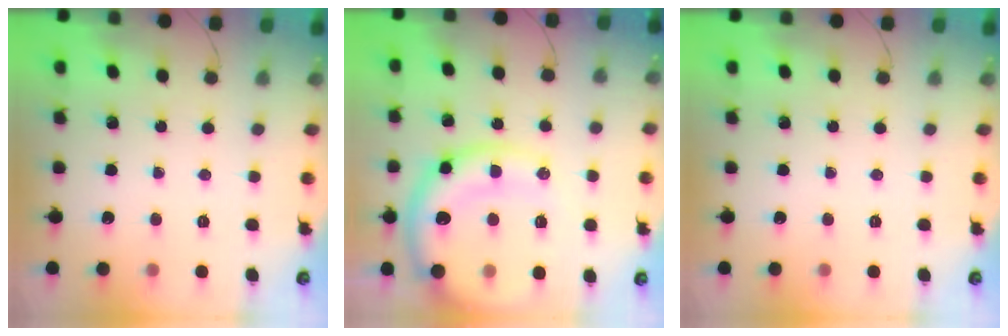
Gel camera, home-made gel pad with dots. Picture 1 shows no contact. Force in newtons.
{"total": 17.6, "press": 17.2, "slide": 3.4}
{"total": 0.0}